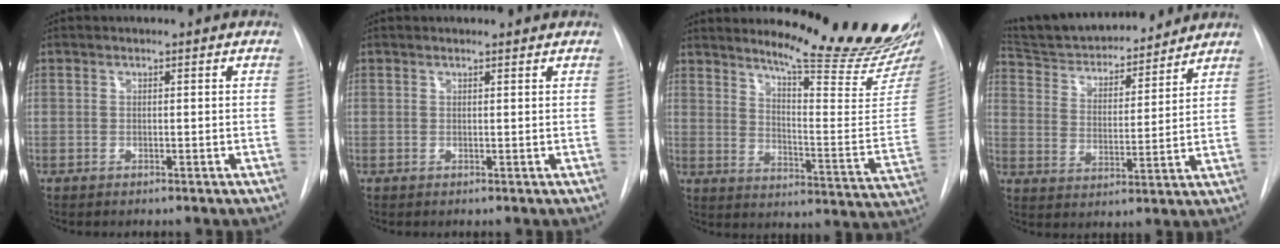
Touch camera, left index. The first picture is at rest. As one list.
[{"total": 1.6, "force": [1.6, 0.1, 0.1], "torque": [-0.010, 0.007, 0.018]}, {"total": 20.9, "force": [18.8, -0.3, 9.2], "torque": [-0.131, -0.122, 0.240]}, {"total": 17.4, "force": [16.1, 3.8, 5.5], "torque": [-0.087, 0.010, 0.258]}]